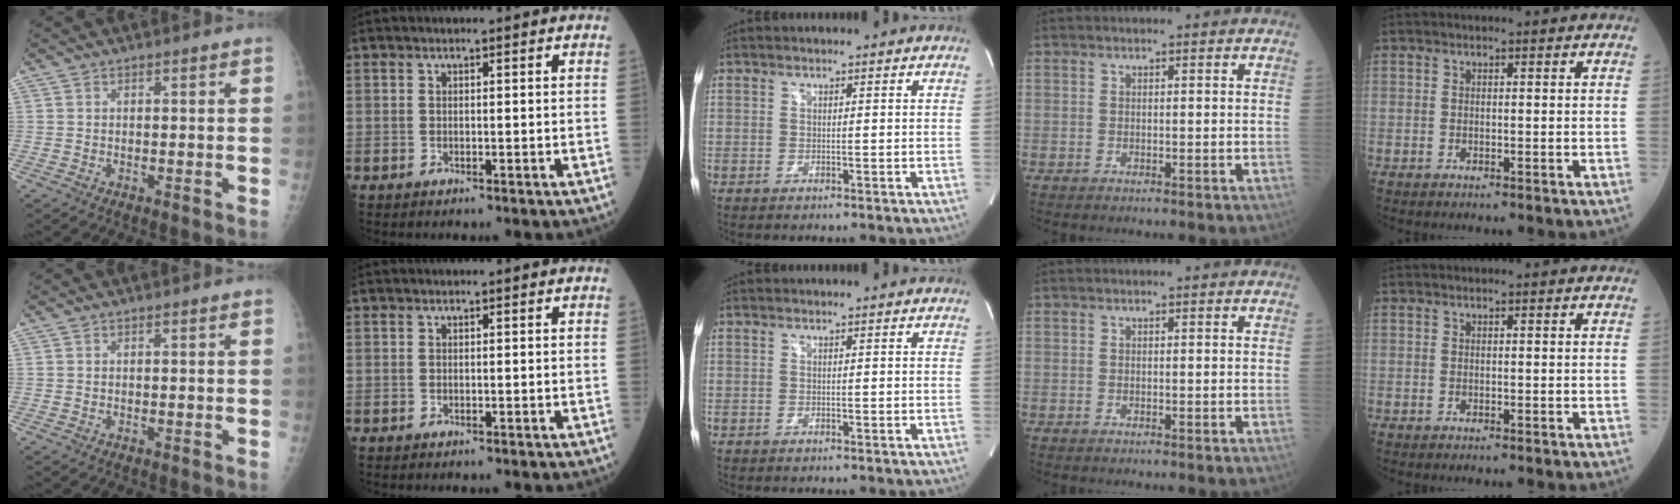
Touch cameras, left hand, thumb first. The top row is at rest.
{}